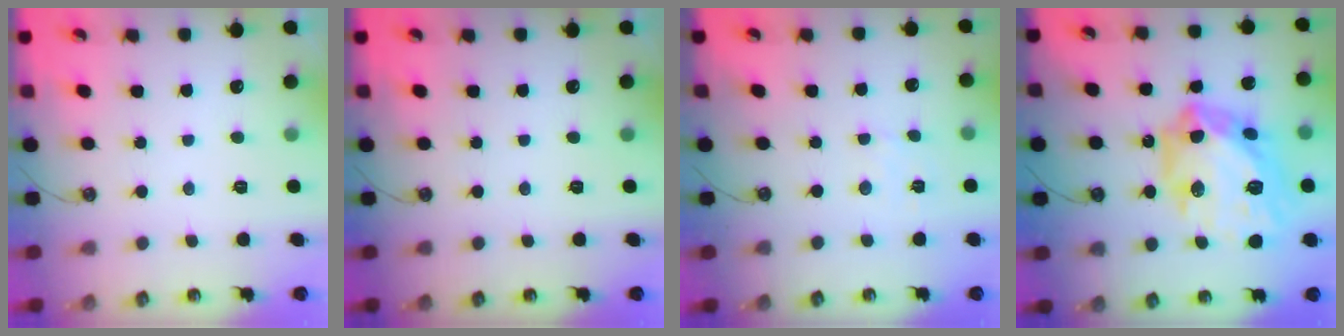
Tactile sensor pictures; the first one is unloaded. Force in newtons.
{"total": 0.0}
{"total": 1.7, "press": 1.6, "slide": 0.4}
{"total": 25.4, "press": 25.2, "slide": 2.7}